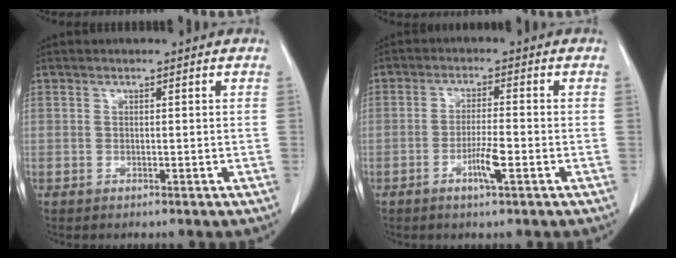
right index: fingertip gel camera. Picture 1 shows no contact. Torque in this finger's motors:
{"motor_torque": [0.00, 0.09, -0.01, 0.04]}